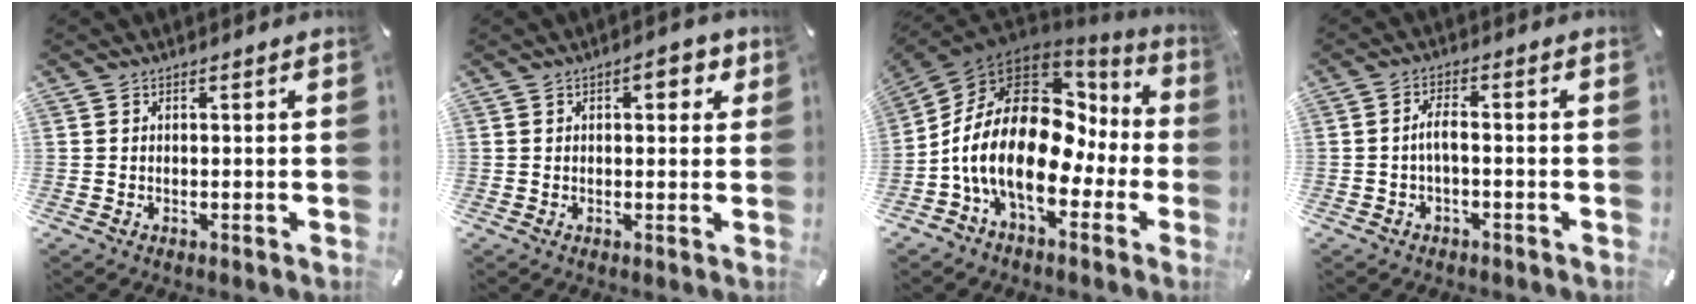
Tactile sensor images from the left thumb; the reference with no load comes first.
{"total": 4.7, "force": [1.7, 2.5, 3.6], "torque": [-0.043, -0.002, 0.020]}
{"total": 21.1, "force": [-2.4, 13.9, 15.8], "torque": [-0.318, -0.004, -0.040]}
{"total": 3.7, "force": [-0.9, 1.6, 3.2], "torque": [-0.064, 0.008, -0.020]}